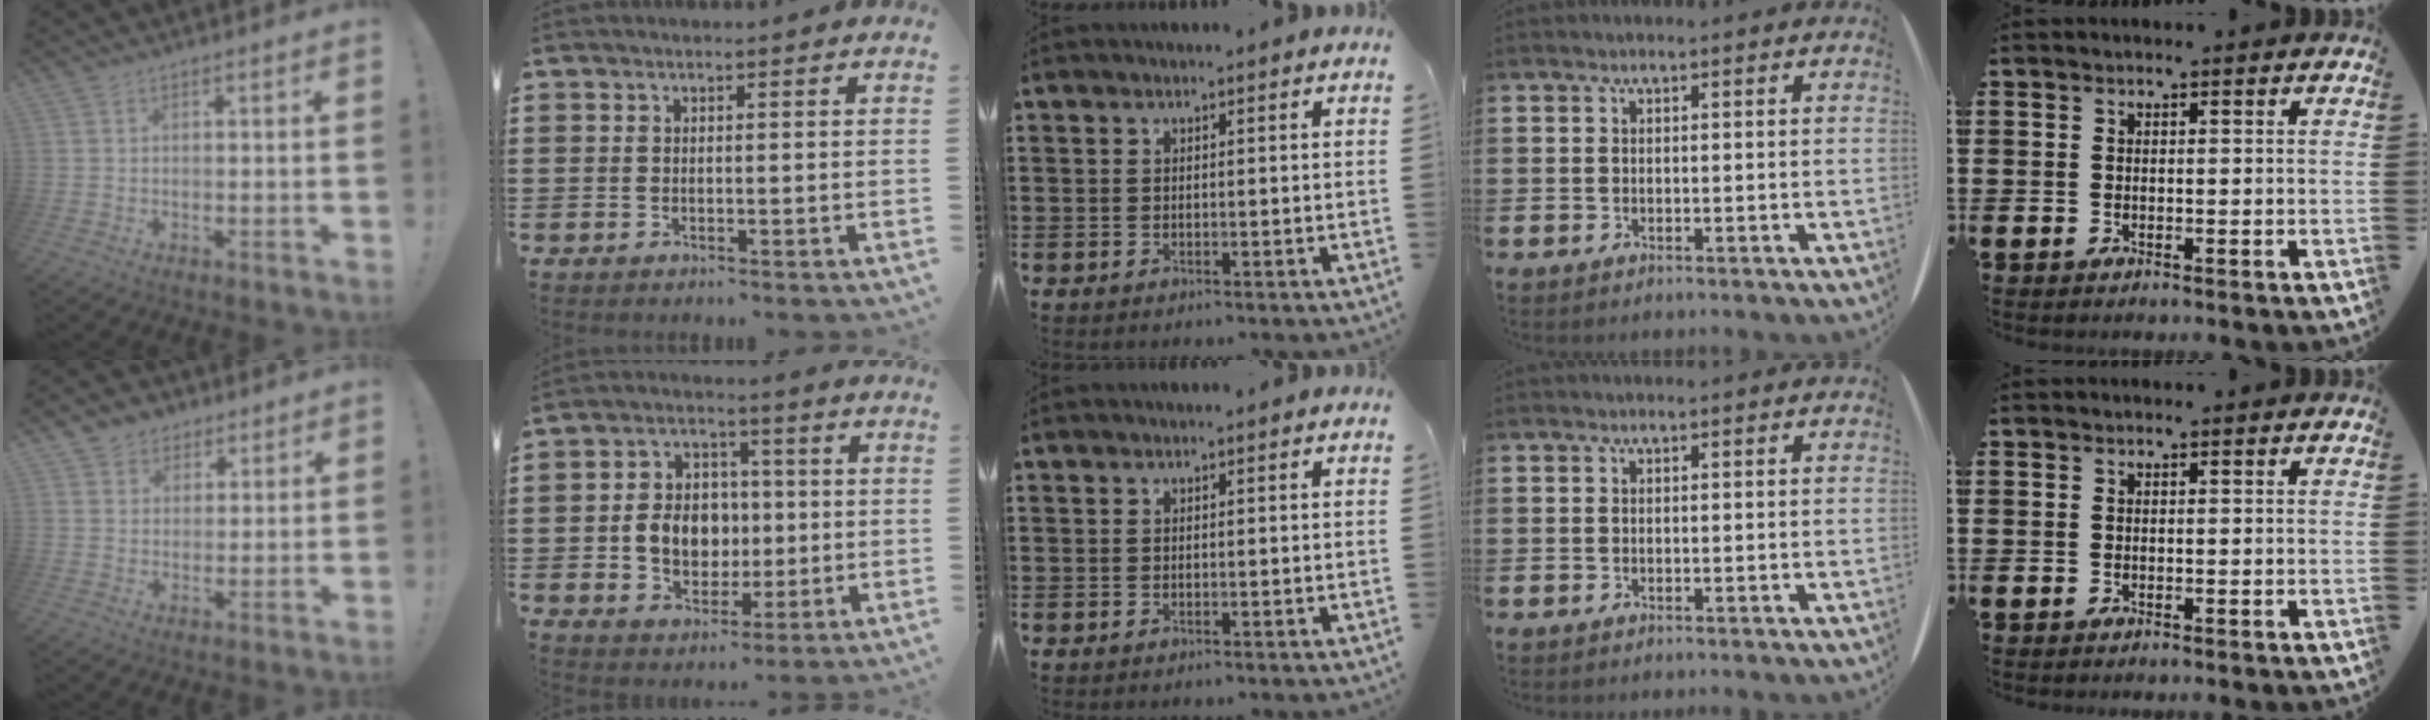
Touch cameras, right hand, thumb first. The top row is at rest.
{"thumb": {"total": 5.3, "force": [2.9, 4.4, 0.5], "torque": [0.004, -0.023, 0.054]}, "index": {"total": 7.7, "force": [-0.3, 6.3, 4.5], "torque": [-0.091, 0.010, -0.007]}}